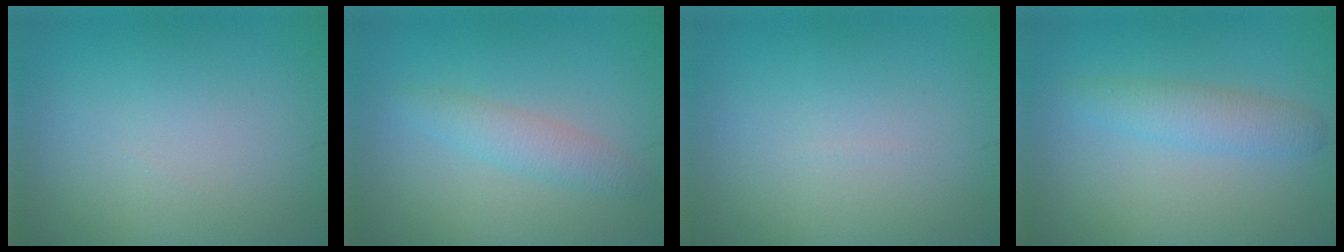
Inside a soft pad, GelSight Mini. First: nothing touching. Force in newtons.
{"total": 2.1, "press": 2.1, "slide": 0.1}
{"total": 0.0}
{"total": 2.4, "press": 2.4, "slide": 0.1}